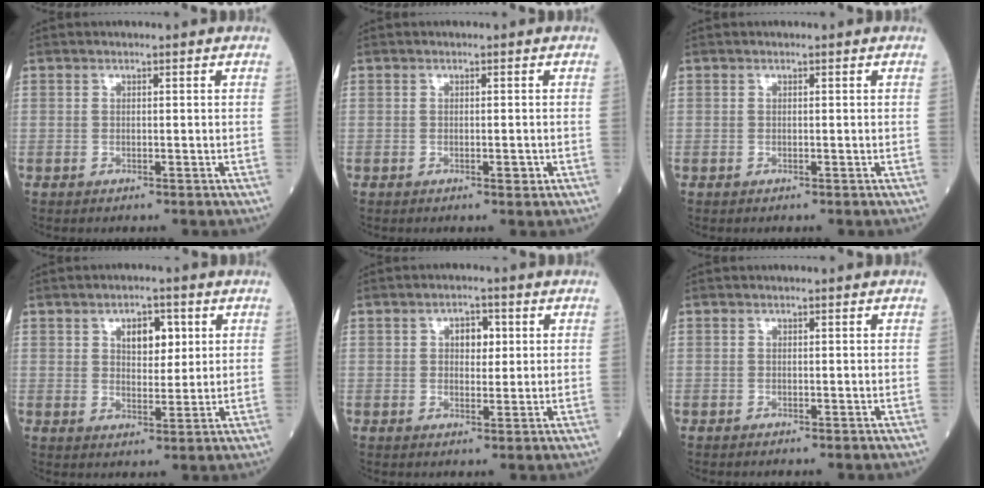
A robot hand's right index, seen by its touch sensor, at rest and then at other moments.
{"total": 1.2, "force": [-0.4, 0.3, 1.1], "torque": [-0.018, -0.002, -0.004]}
{"total": 0.0}
{"total": 5.0, "force": [1.9, 2.6, 3.8], "torque": [-0.056, 0.005, 0.032]}
{"total": 3.4, "force": [0.9, 2.0, 2.6], "torque": [-0.036, 0.008, 0.013]}
{"total": 0.0}